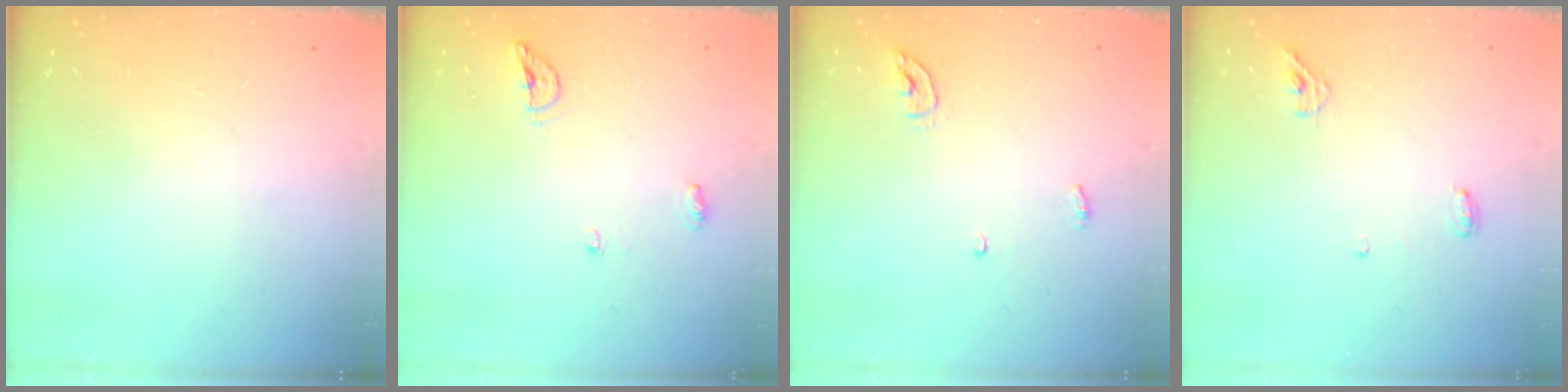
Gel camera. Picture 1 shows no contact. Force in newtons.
{"total": 5.9, "press": 5.8, "slide": 1.0}
{"total": 4.3, "press": 4.3, "slide": 0.3}
{"total": 5.1, "press": 5.0, "slide": 1.1}